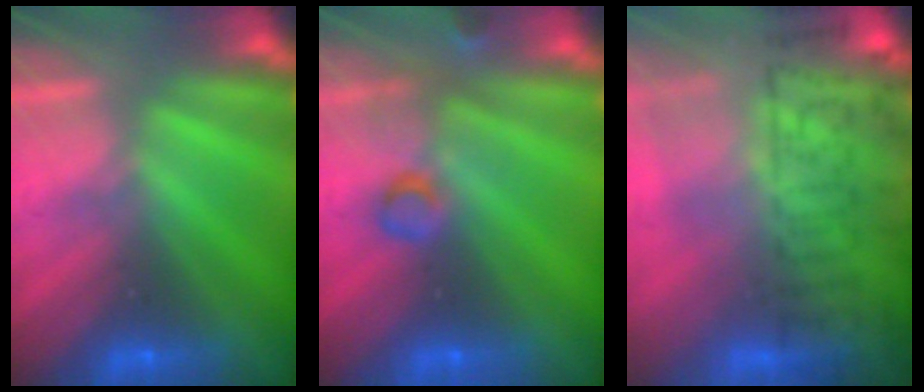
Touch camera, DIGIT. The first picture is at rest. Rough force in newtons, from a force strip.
{"total": 2.8}
{"total": 6.1}